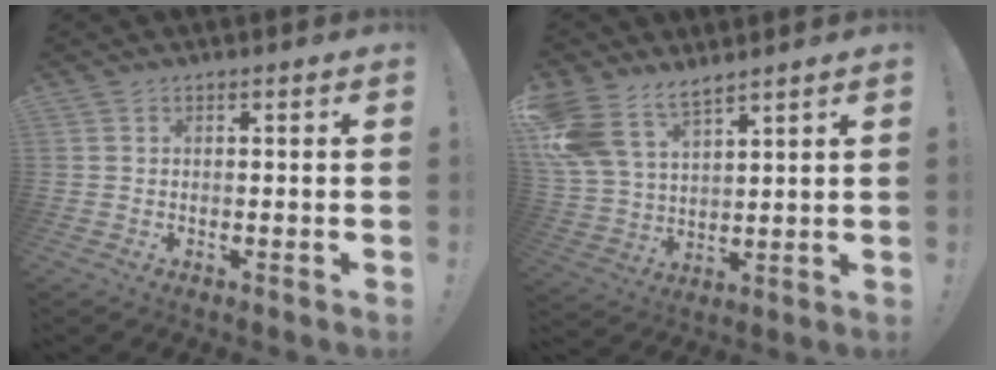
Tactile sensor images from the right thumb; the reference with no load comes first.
{"total": 12.2, "force": [9.1, 6.3, 5.2], "torque": [-0.126, -0.048, 0.182]}